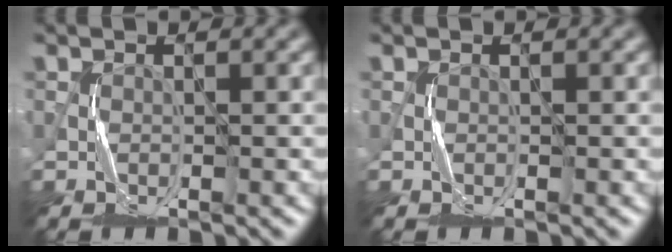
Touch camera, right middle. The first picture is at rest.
{"total": 0.0}